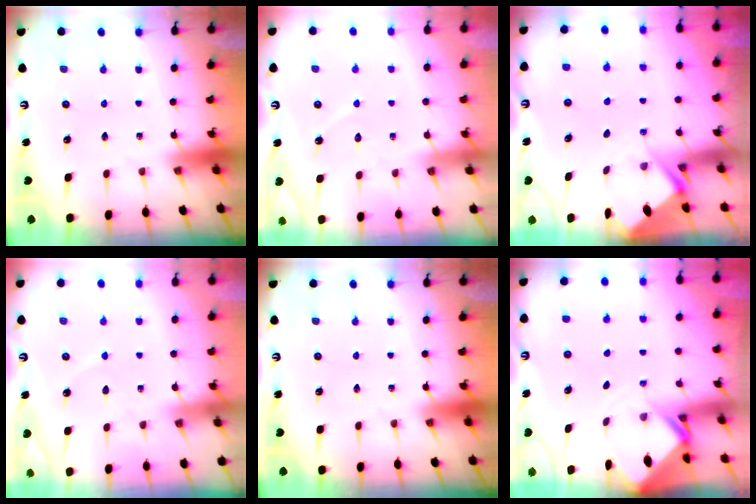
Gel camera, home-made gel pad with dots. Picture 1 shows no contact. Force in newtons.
{"total": 4.7, "press": 4.7, "slide": 0.4}
{"total": 2.8, "press": 2.8, "slide": 0.4}
{"total": 3.2, "press": 3.1, "slide": 0.4}
{"total": 0.0}
{"total": 2.8, "press": 2.8, "slide": 0.2}